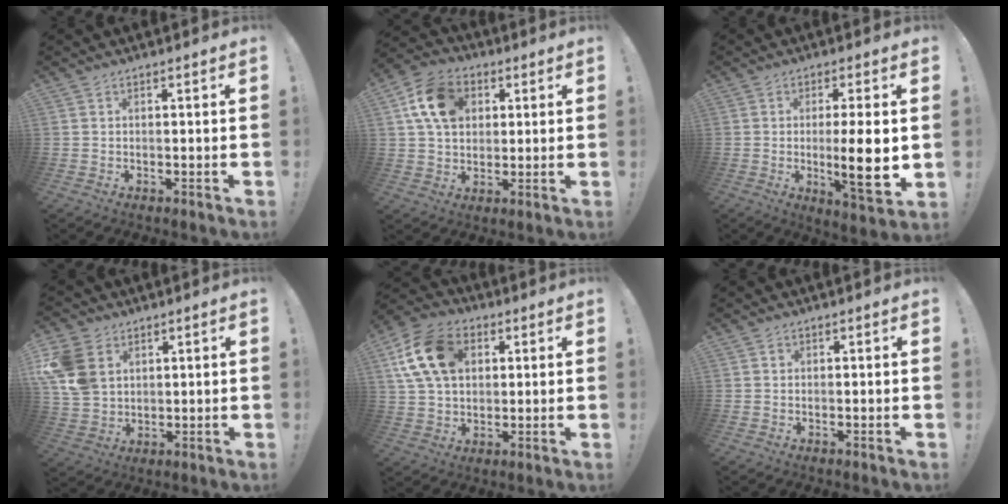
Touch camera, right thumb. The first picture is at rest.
{"total": 14.1, "force": [4.4, 10.6, 8.3], "torque": [-0.138, 0.000, 0.089]}
{"total": 12.5, "force": [-0.8, 1.7, 12.4], "torque": [-0.186, -0.014, -0.019]}
{"total": 12.8, "force": [4.5, 9.8, 6.9], "torque": [-0.142, -0.016, 0.091]}
{"total": 16.2, "force": [5.0, 11.7, 10.0], "torque": [-0.172, -0.008, 0.100]}
{"total": 0.6, "force": [0.1, 0.5, 0.0], "torque": [0.004, 0.000, 0.001]}